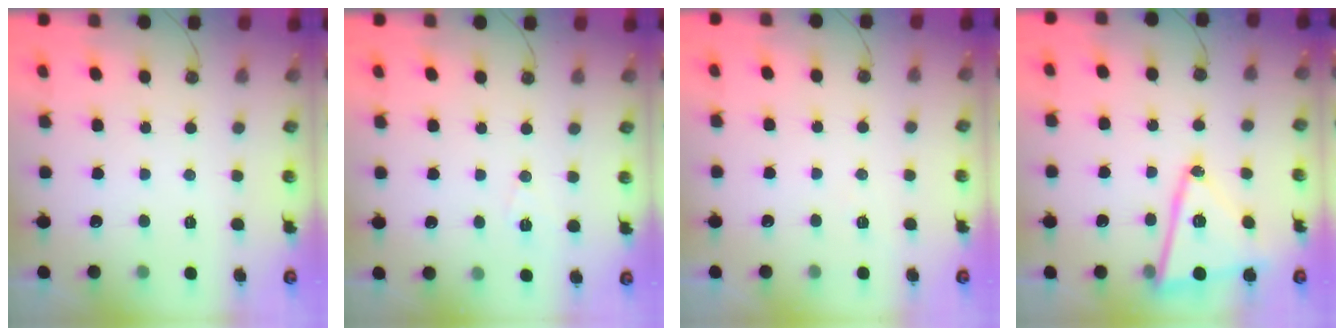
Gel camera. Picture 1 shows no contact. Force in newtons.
{"total": 6.2, "press": 4.4, "slide": 4.4}
{"total": 5.5, "press": 3.4, "slide": 4.3}
{"total": 16.1, "press": 16.1, "slide": 1.2}